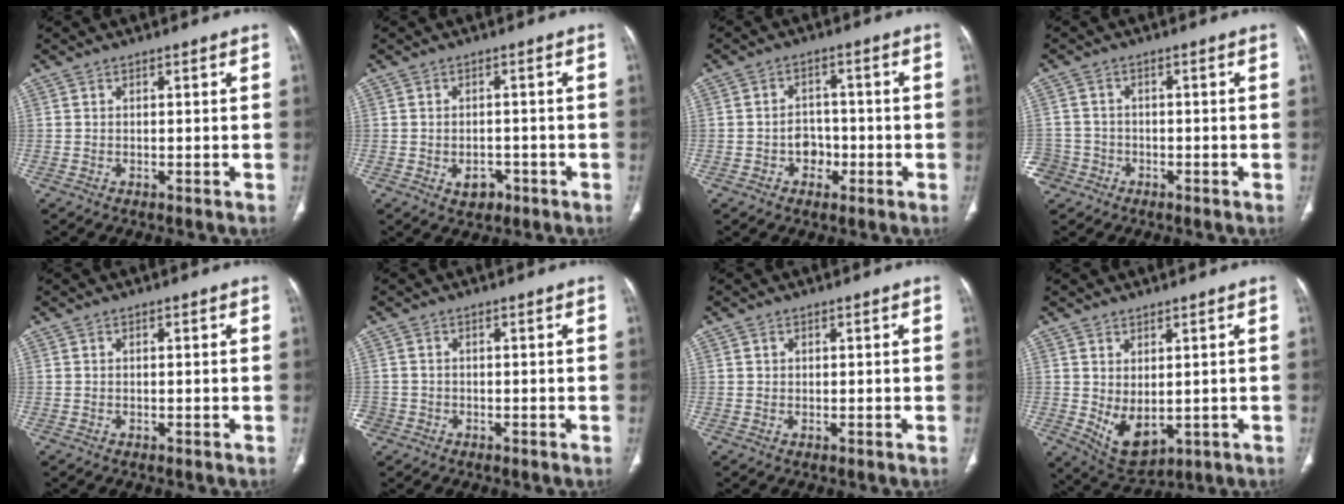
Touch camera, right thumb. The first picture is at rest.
{"total": 3.5, "force": [-1.5, 2.6, 1.8], "torque": [-0.013, 0.009, -0.013]}
{"total": 4.6, "force": [-1.6, 3.8, 2.0], "torque": [-0.005, 0.015, -0.028]}
{"total": 5.3, "force": [-2.6, 4.6, 0.3], "torque": [0.001, 0.022, -0.046]}
{"total": 0.0}
{"total": 2.5, "force": [-1.0, 2.2, 0.3], "torque": [-0.001, 0.010, -0.019]}
{"total": 0.7, "force": [0.3, 0.6, 0.1], "torque": [0.003, 0.000, 0.005]}
{"total": 7.5, "force": [-0.3, 4.4, 6.1], "torque": [-0.090, -0.010, 0.022]}